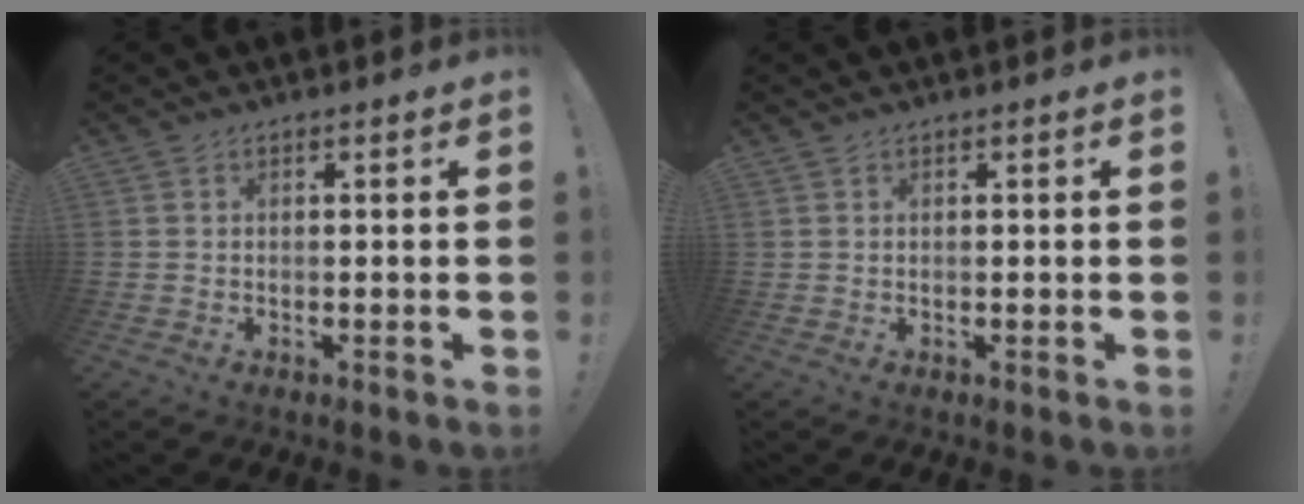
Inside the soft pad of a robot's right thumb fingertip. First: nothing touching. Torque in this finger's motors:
{"motor_torque": [-0.30, -0.08, -0.21, 0.35, -0.01]}